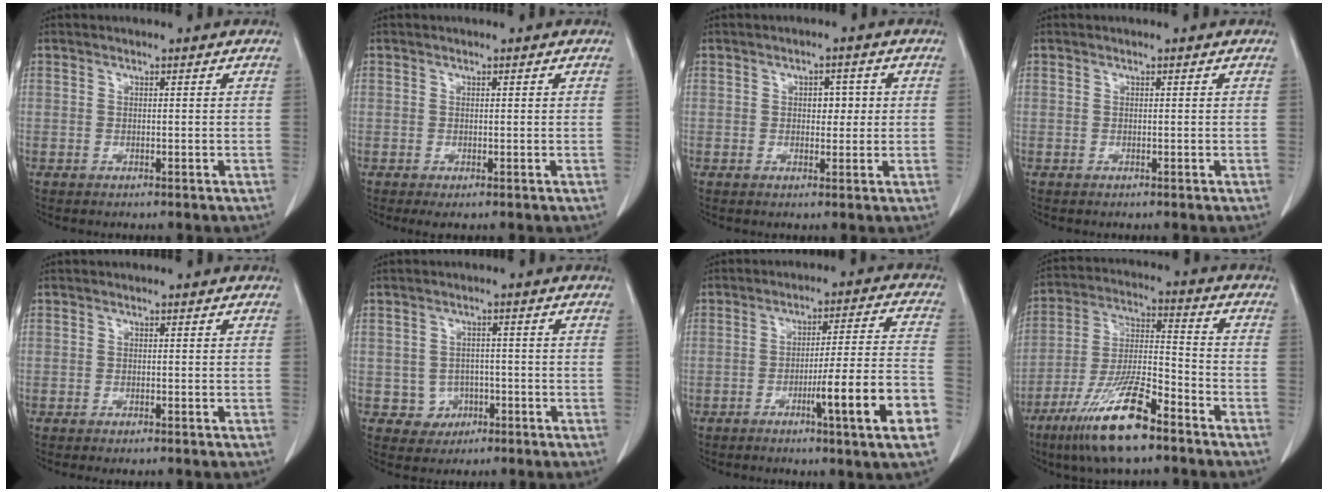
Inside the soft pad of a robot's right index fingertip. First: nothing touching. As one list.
[{"total": 1.1, "force": [-0.2, 0.6, 0.9], "torque": [-0.015, -0.003, -0.001]}, {"total": 2.8, "force": [0.4, 1.6, 2.2], "torque": [-0.027, 0.006, 0.006]}, {"total": 0.0}, {"total": 0.7, "force": [-0.5, 0.1, 0.4], "torque": [-0.008, -0.002, -0.007]}, {"total": 3.6, "force": [-1.0, 3.5, 0.1], "torque": [0.010, 0.014, -0.008]}, {"total": 13.3, "force": [-5.4, -0.8, 12.1], "torque": [-0.178, -0.003, -0.080]}, {"total": 14.6, "force": [-9.6, 2.5, 10.8], "torque": [-0.216, -0.024, -0.177]}]